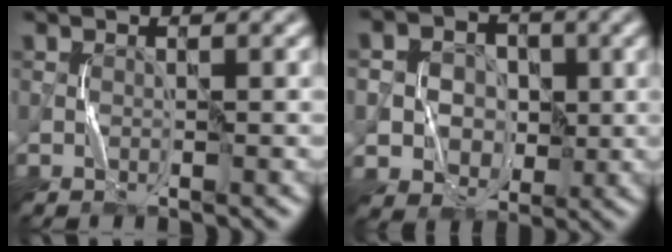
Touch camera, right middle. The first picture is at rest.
{"total": 7.7, "force": [0.0, 6.9, 3.4], "torque": [-0.060, 0.026, -0.025]}